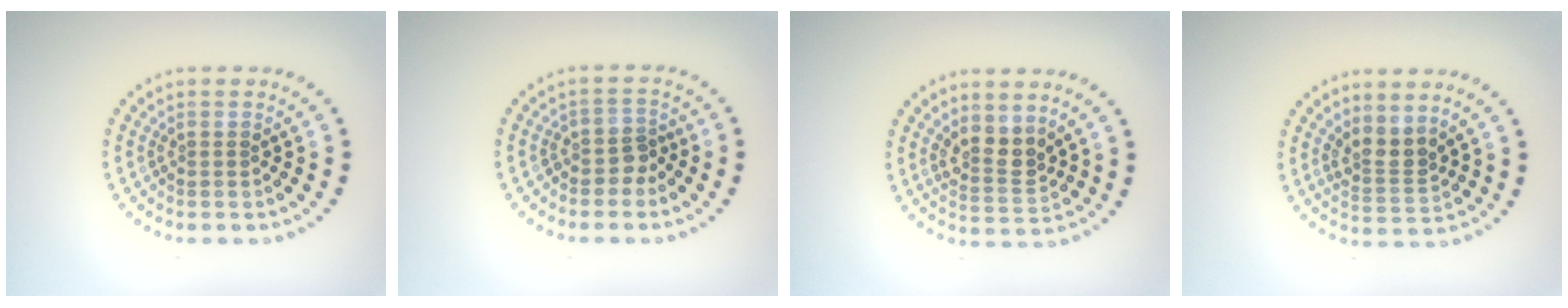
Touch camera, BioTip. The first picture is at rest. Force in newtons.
{"total": 1.9, "press": 1.5, "slide": 1.2}
{"total": 2.8, "press": 2.4, "slide": 1.3}
{"total": 2.6, "press": 2.0, "slide": 1.6}